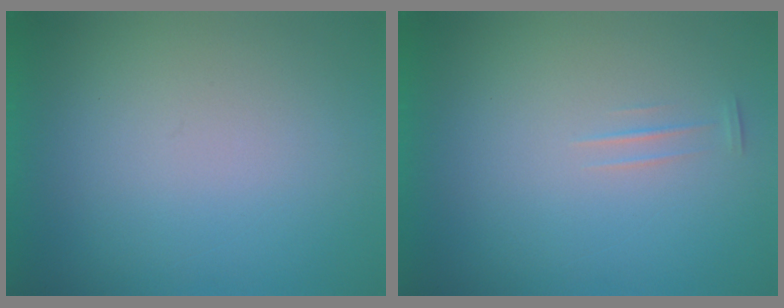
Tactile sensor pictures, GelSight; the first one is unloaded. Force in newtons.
{"total": 1.4}